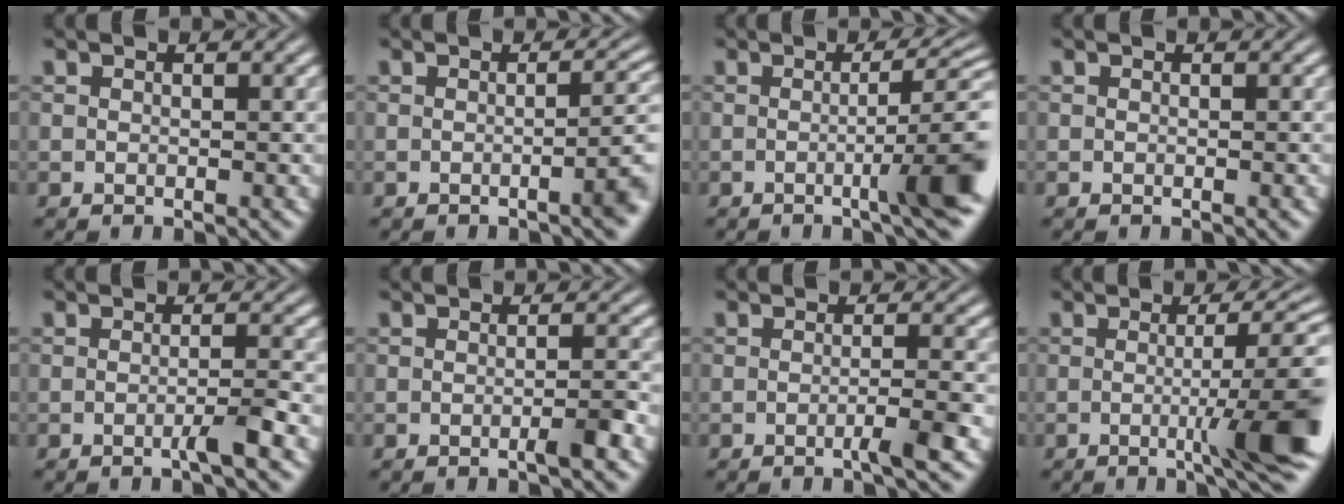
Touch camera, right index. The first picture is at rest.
{"total": 3.0, "force": [-0.9, 0.3, 2.9], "torque": [-0.030, 0.007, -0.017]}
{"total": 5.5, "force": [-1.0, 0.4, 5.4], "torque": [-0.066, 0.006, -0.020]}
{"total": 0.0}
{"total": 1.8, "force": [-1.0, -0.3, 1.4], "torque": [-0.017, 0.003, -0.022]}
{"total": 1.6, "force": [-0.9, -0.2, 1.4], "torque": [-0.018, 0.003, -0.018]}
{"total": 2.3, "force": [-1.1, -0.4, 1.9], "torque": [-0.029, -0.001, -0.021]}
{"total": 7.4, "force": [-1.5, 0.7, 7.2], "torque": [-0.091, 0.002, -0.027]}